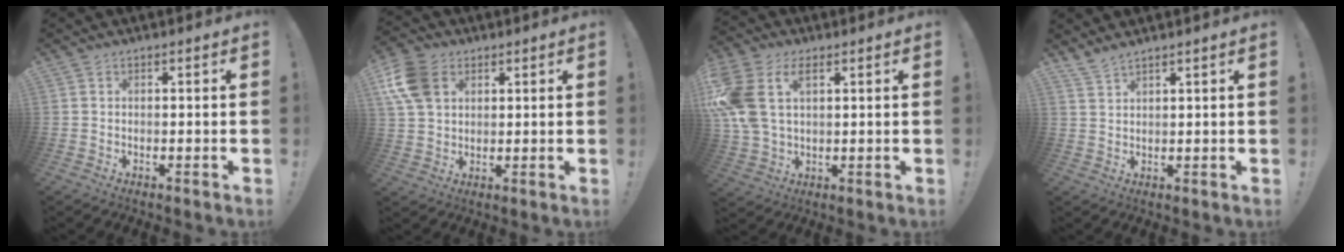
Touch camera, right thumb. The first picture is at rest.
{"total": 11.8, "force": [4.3, 8.6, 6.9], "torque": [-0.137, -0.003, 0.086]}
{"total": 12.5, "force": [4.8, 7.8, 8.6], "torque": [-0.193, -0.008, 0.092]}
{"total": 3.1, "force": [2.7, -0.1, 1.4], "torque": [-0.039, -0.012, 0.050]}